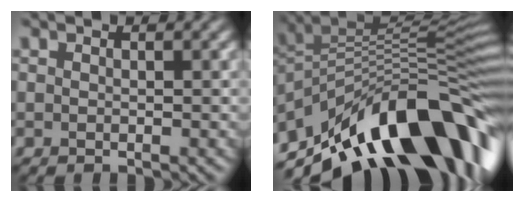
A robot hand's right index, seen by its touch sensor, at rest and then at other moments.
{"total": 13.2, "force": [-5.4, 6.1, 10.3], "torque": [-0.157, 0.033, -0.094]}